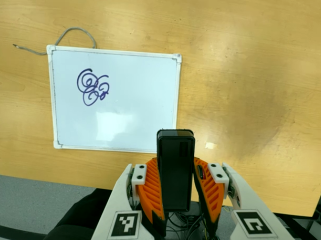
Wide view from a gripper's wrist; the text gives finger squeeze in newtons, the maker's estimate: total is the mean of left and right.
{"total": 4.7, "left": 3.4, "right": 5.9}